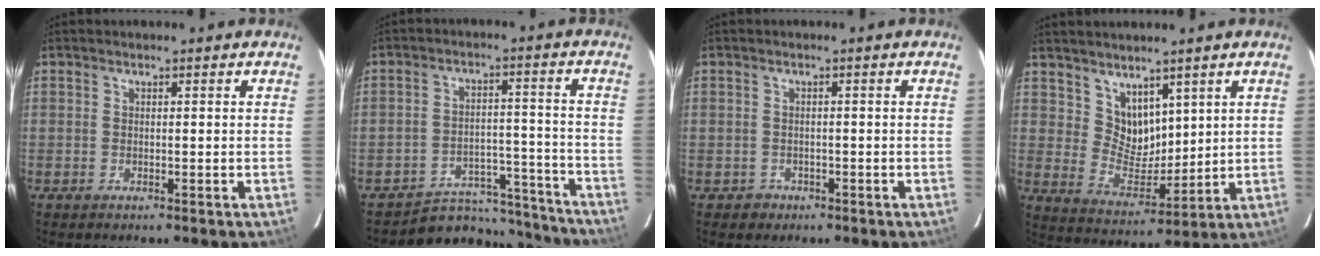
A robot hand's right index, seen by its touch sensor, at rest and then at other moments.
{"total": 13.6, "force": [-12.4, 5.4, 1.0], "torque": [-0.020, 0.055, -0.164]}
{"total": 2.2, "force": [-1.0, 1.9, 0.1], "torque": [-0.005, 0.005, -0.011]}
{"total": 7.6, "force": [5.1, 5.0, 2.7], "torque": [-0.043, -0.005, 0.109]}